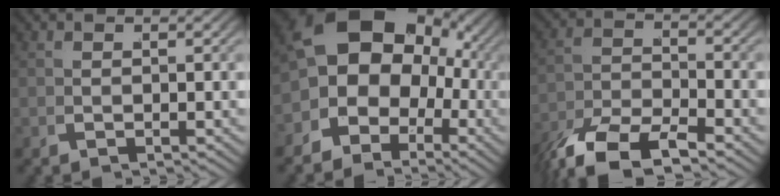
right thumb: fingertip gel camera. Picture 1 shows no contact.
{"total": 14.8, "force": [1.1, 11.2, 9.7], "torque": [-0.187, -0.017, 0.016]}
{"total": 5.3, "force": [-4.5, 1.2, 2.4], "torque": [-0.022, 0.004, -0.086]}